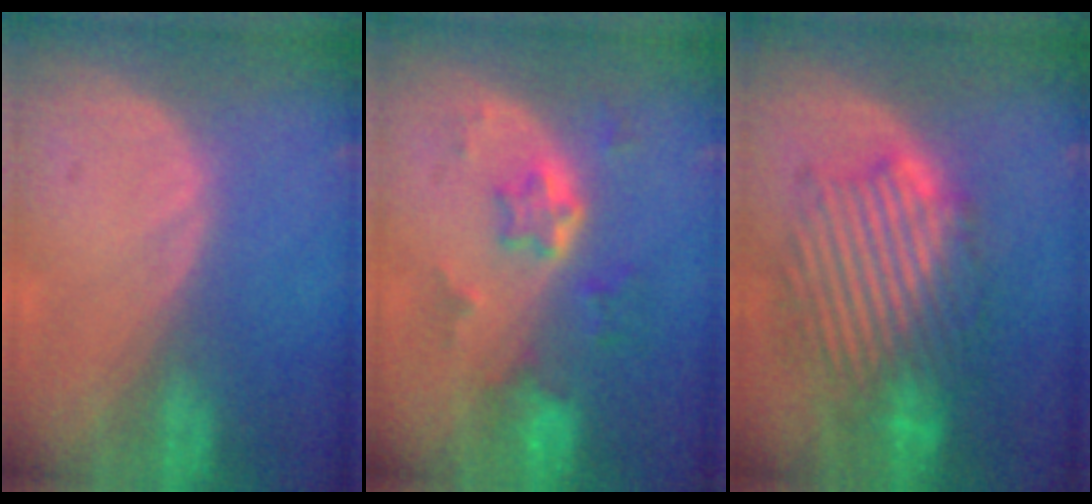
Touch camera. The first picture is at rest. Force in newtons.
{"total": 5.8, "press": 5.2, "slide": 2.5}
{"total": 10.0, "press": 10.0, "slide": 0.5}